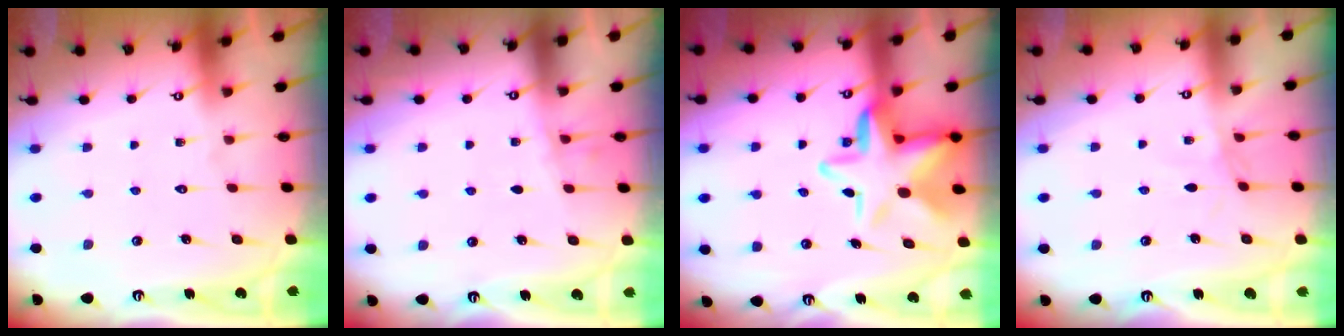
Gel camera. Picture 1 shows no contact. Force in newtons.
{"total": 1.8, "press": 1.7, "slide": 0.3}
{"total": 12.4, "press": 12.2, "slide": 2.5}
{"total": 2.3, "press": 2.3, "slide": 0.4}